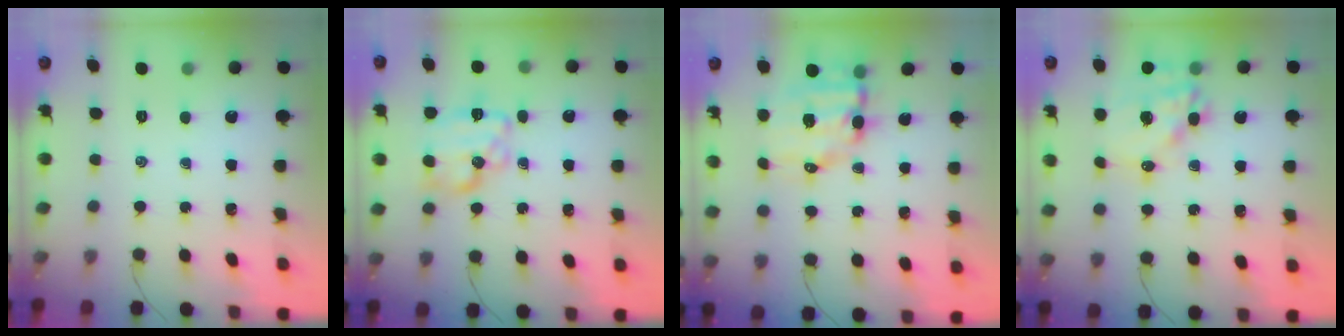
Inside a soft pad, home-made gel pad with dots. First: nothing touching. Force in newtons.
{"total": 12.5, "press": 12.5, "slide": 0.4}
{"total": 10.3, "press": 10.2, "slide": 1.8}
{"total": 14.9, "press": 14.5, "slide": 3.5}